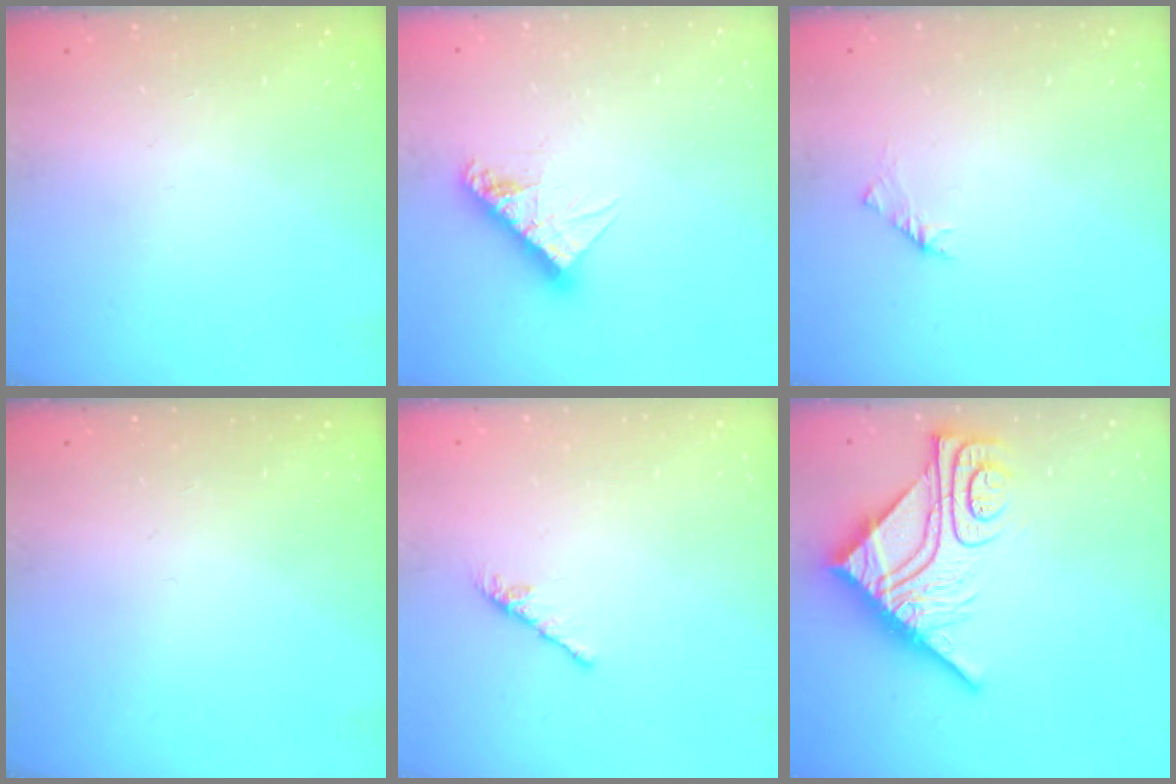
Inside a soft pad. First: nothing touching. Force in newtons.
{"total": 9.8, "press": 9.8, "slide": 0.7}
{"total": 1.6, "press": 1.4, "slide": 0.6}
{"total": 0.0}
{"total": 0.0}
{"total": 16.0, "press": 16.0, "slide": 1.6}